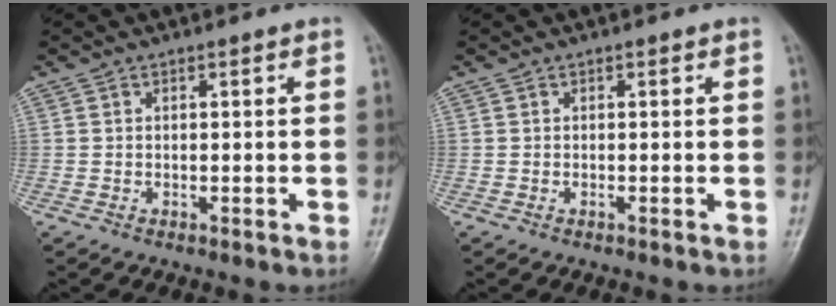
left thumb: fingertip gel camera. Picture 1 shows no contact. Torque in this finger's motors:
{"motor_torque": [-0.01, -0.01, 0.03, 0.01, 0.00]}